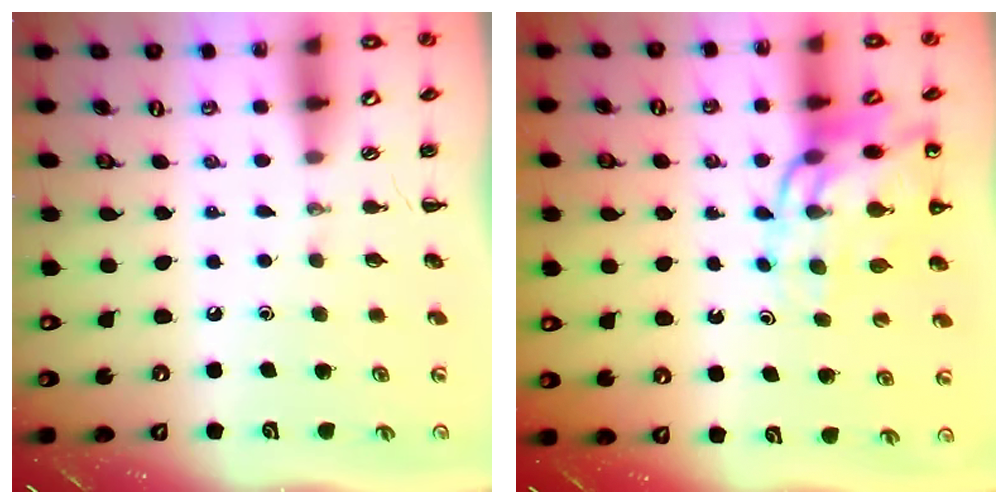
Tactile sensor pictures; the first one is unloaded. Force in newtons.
{"total": 12.3, "press": 11.8, "slide": 3.6}